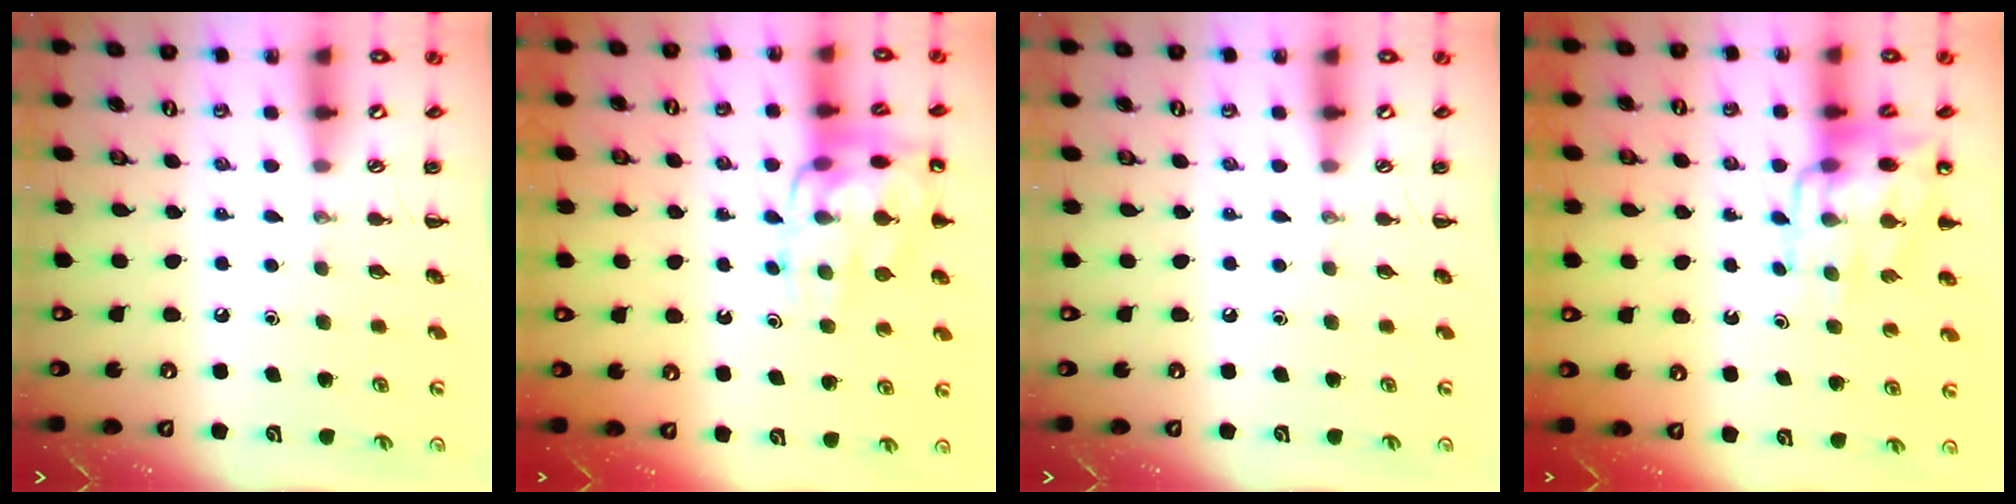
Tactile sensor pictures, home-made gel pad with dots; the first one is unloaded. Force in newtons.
{"total": 14.4, "press": 14.3, "slide": 1.6}
{"total": 0.0}
{"total": 12.6, "press": 12.3, "slide": 2.8}